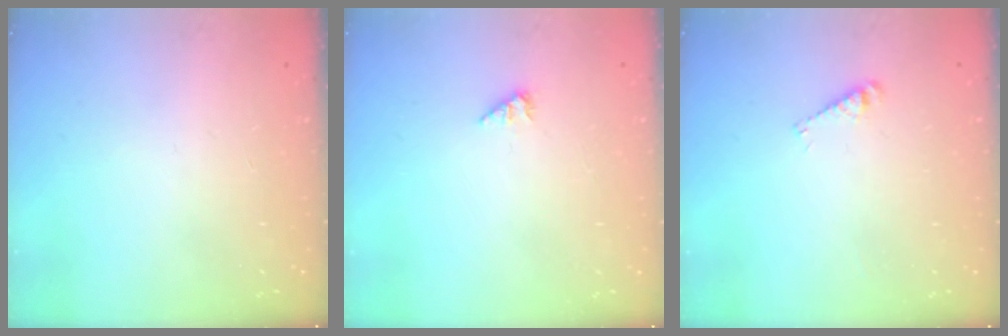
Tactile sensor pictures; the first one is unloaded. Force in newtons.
{"total": 1.7, "press": 1.7, "slide": 0.3}
{"total": 2.9, "press": 2.9, "slide": 0.4}